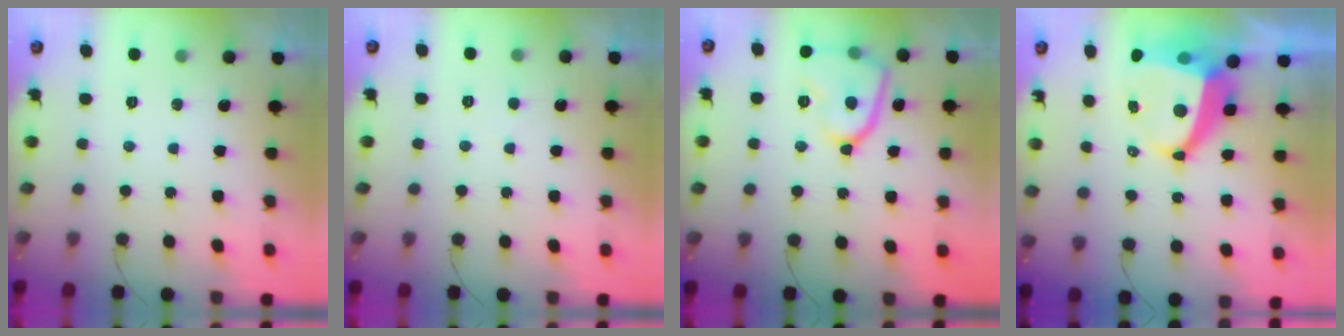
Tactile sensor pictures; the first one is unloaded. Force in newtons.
{"total": 2.0, "press": 2.0, "slide": 0.2}
{"total": 12.7, "press": 12.6, "slide": 1.4}
{"total": 10.5, "press": 10.4, "slide": 1.4}